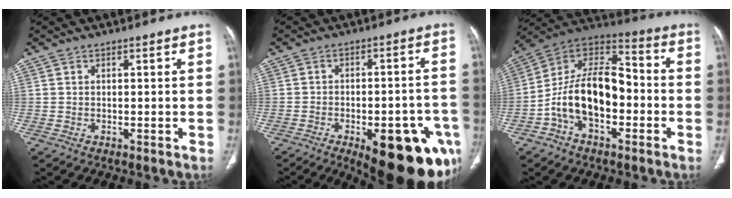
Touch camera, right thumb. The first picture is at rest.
{"total": 21.3, "force": [-9.6, 8.4, 17.0], "torque": [-0.149, 0.032, -0.113]}
{"total": 17.1, "force": [-3.9, 10.1, 13.2], "torque": [-0.214, 0.056, -0.073]}